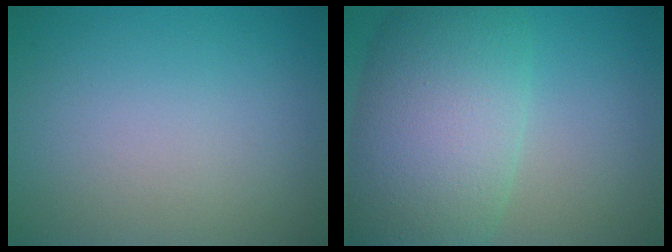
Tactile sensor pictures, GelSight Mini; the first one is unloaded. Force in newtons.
{"total": 11.2, "press": 11.2, "slide": 0.2}